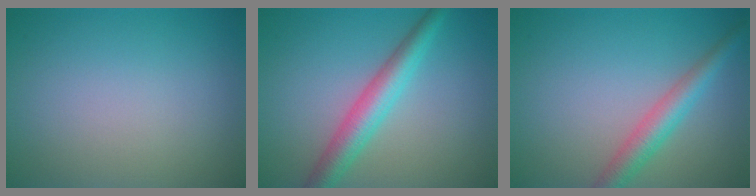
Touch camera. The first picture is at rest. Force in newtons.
{"total": 4.3, "press": 4.3, "slide": 0.0}
{"total": 3.4, "press": 3.4, "slide": 0.1}